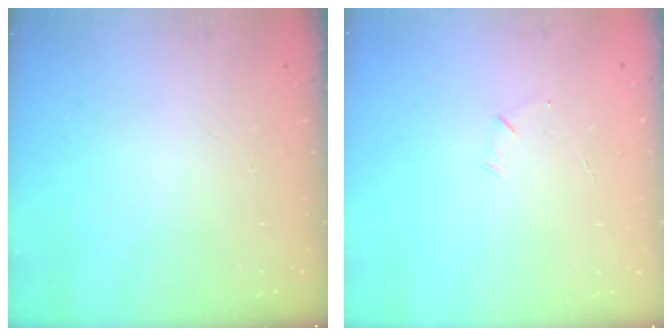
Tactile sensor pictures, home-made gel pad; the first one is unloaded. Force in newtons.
{"total": 3.8, "press": 3.7, "slide": 1.0}